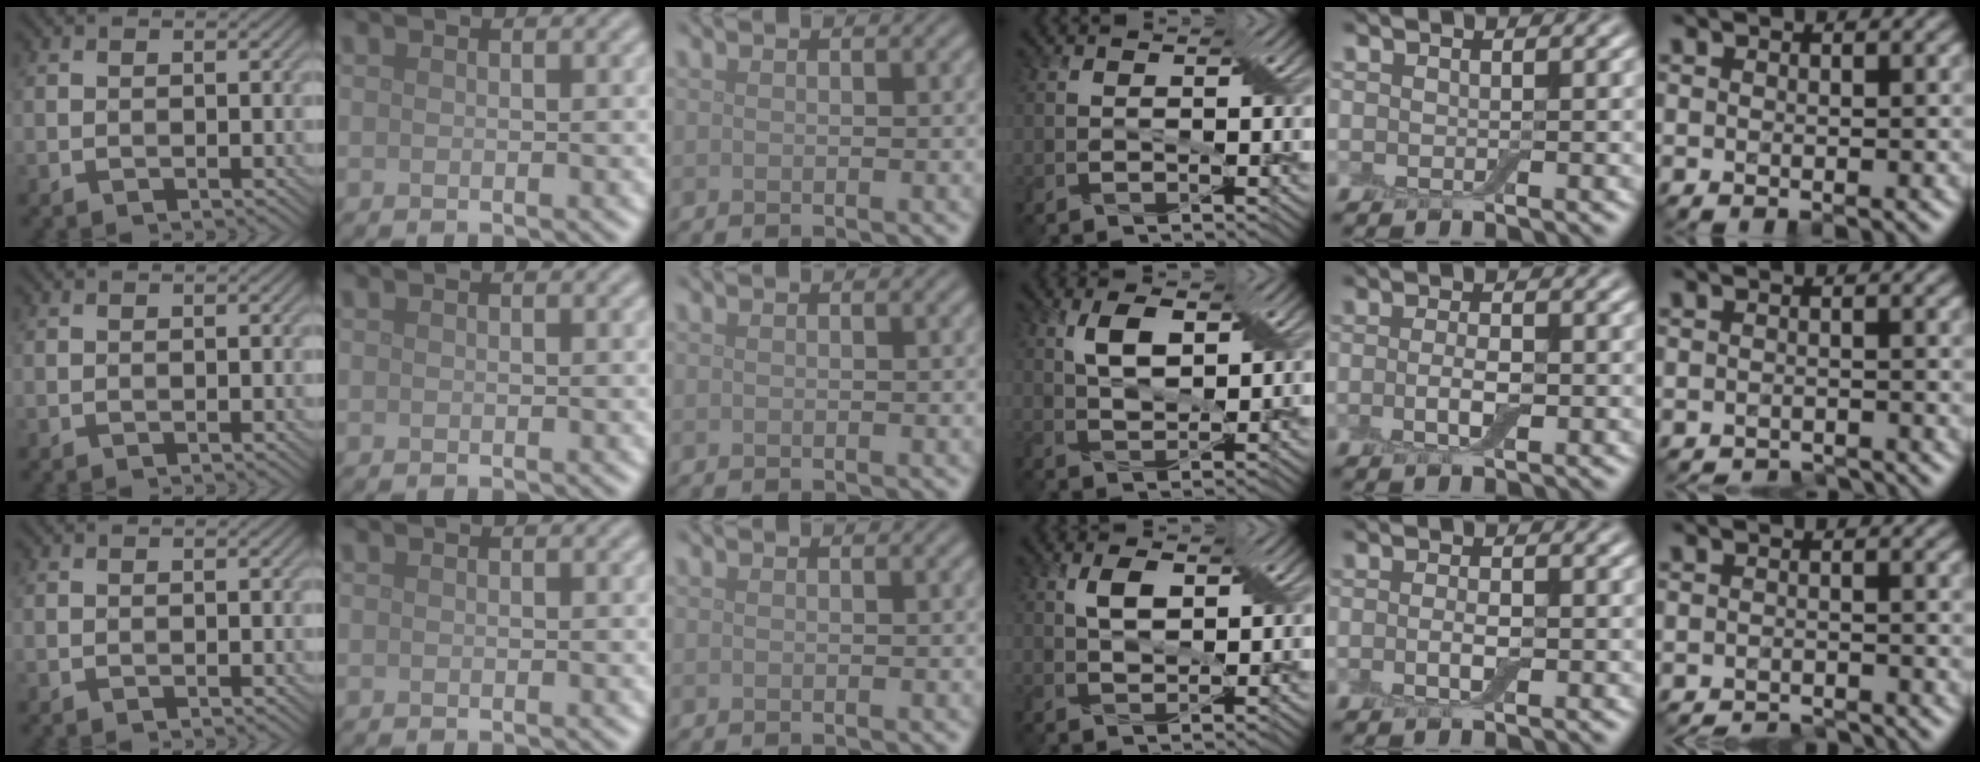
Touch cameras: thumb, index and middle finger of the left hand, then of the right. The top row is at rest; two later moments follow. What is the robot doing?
{"motion": "fold", "object": "apron"}